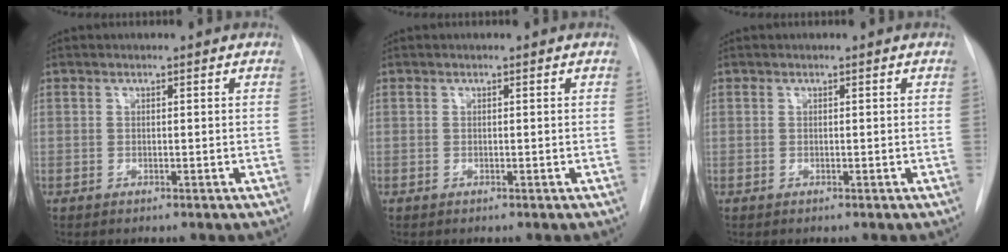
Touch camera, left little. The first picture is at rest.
{"total": 0.0}
{"total": 0.0}